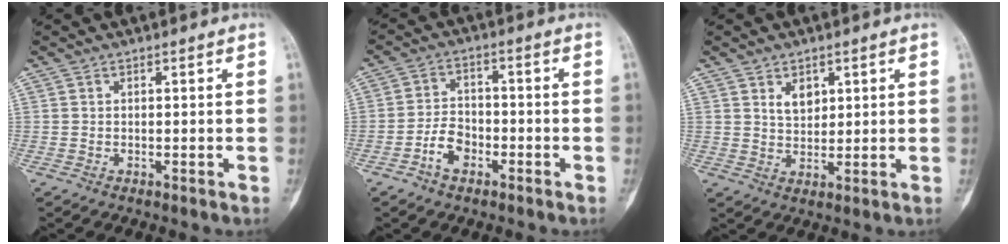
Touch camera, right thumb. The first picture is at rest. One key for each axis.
{"total": 5.5, "fx": -2.9, "fy": 3.6, "fz": 3.0, "tx": -0.042, "ty": 0.026, "tz": -0.056}
{"total": 4.0, "fx": 1.9, "fy": 2.7, "fz": 2.3, "tx": -0.022, "ty": -0.016, "tz": 0.037}